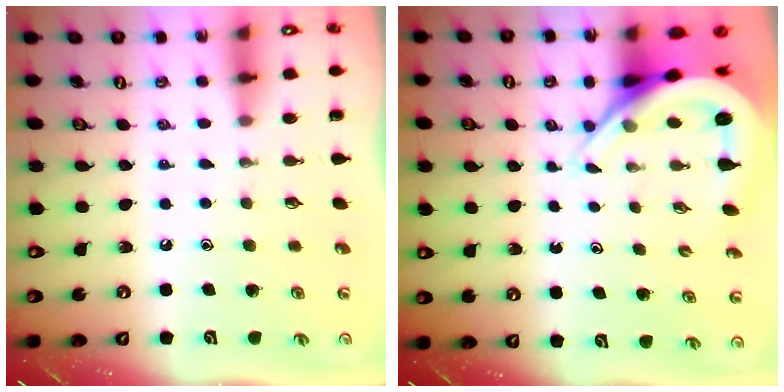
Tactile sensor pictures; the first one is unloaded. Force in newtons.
{"total": 8.7, "press": 8.7, "slide": 0.7}